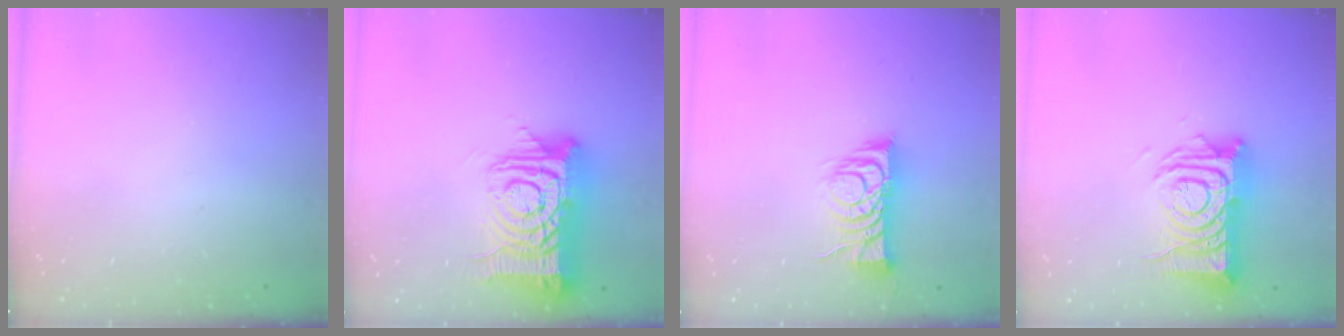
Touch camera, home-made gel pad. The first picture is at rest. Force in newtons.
{"total": 16.0, "press": 15.9, "slide": 1.6}
{"total": 9.2, "press": 9.2, "slide": 0.3}
{"total": 14.2, "press": 14.1, "slide": 1.2}